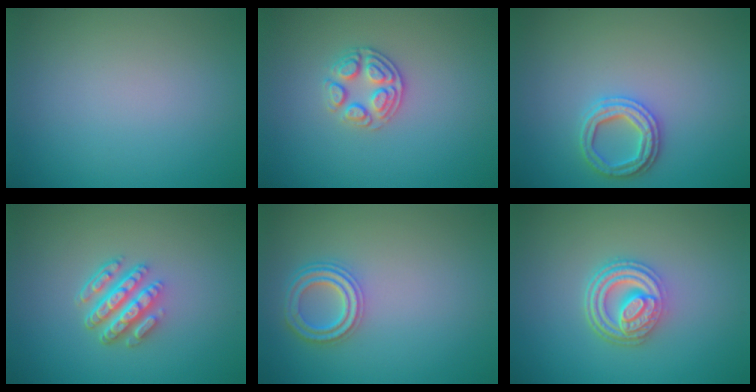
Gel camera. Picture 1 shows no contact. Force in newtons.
{"total": 2.7, "press": 2.5, "slide": 0.9}
{"total": 2.7, "press": 2.7, "slide": 0.5}
{"total": 4.8, "press": 3.5, "slide": 3.2}
{"total": 3.5, "press": 2.9, "slide": 2.0}
{"total": 4.8, "press": 3.7, "slide": 3.1}